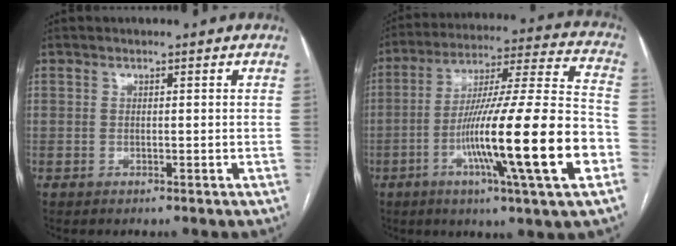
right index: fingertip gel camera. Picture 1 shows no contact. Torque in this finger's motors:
{"motor_torque": [2.04, -0.10, 0.95, 0.21]}